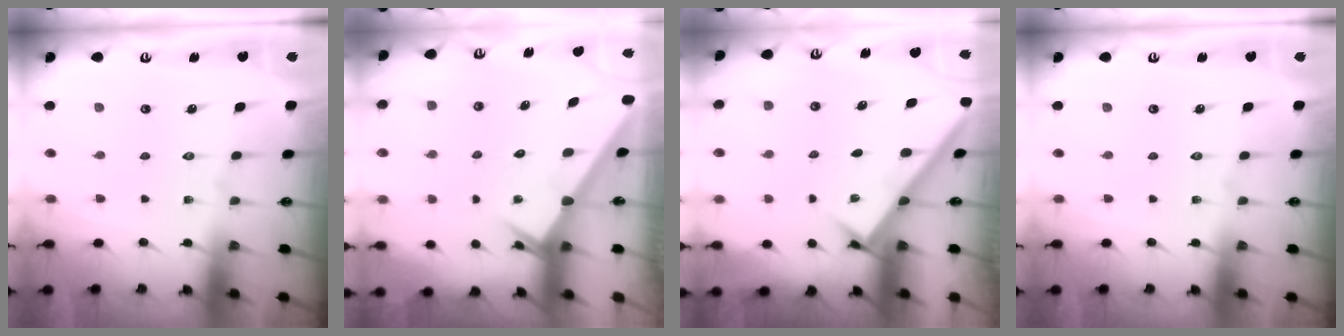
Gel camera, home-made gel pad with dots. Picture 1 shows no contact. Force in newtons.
{"total": 2.5, "press": 2.5, "slide": 0.1}
{"total": 2.7, "press": 2.7, "slide": 0.3}
{"total": 0.0}